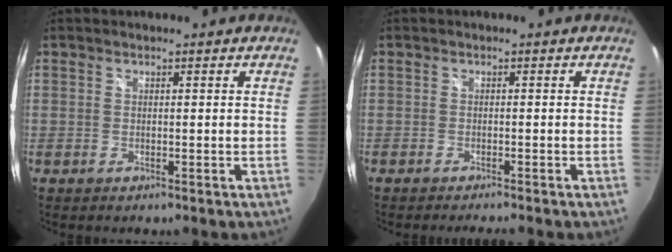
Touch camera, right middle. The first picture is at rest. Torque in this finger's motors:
{"motor_torque": [-0.14, 0.06, 0.04, 0.01]}